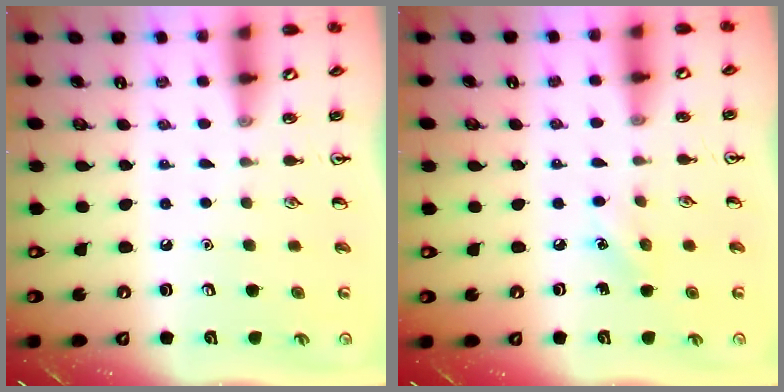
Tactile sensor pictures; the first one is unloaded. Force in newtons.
{"total": 4.8, "press": 4.6, "slide": 1.4}